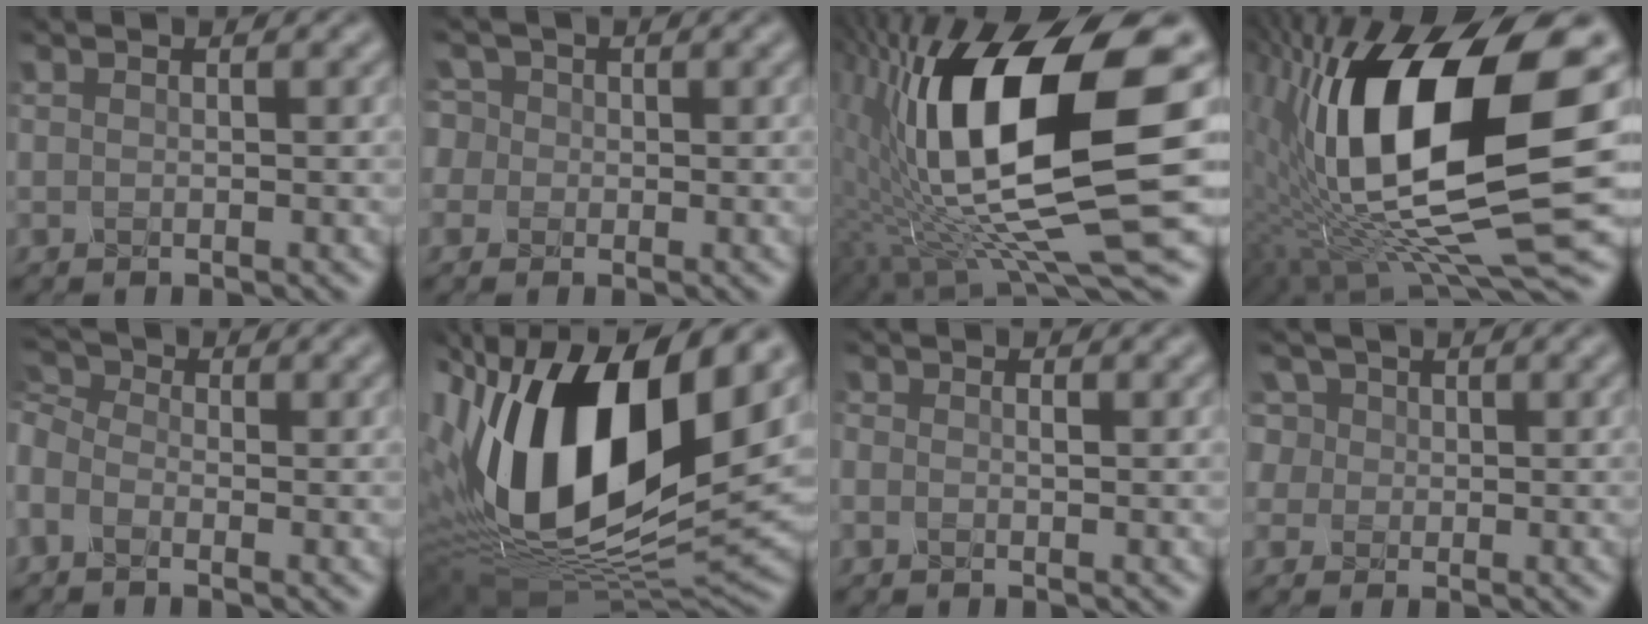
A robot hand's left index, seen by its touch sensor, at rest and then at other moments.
{"total": 1.7, "force": [-0.4, 1.6, -0.2], "torque": [-0.019, 0.018, -0.005]}
{"total": 14.3, "force": [0.9, 4.1, 13.7], "torque": [-0.263, 0.000, 0.024]}
{"total": 15.0, "force": [1.5, 5.4, 13.9], "torque": [-0.269, 0.003, 0.031]}
{"total": 3.0, "force": [-0.4, 2.3, 2.0], "torque": [-0.093, 0.008, -0.002]}
{"total": 17.5, "force": [3.3, 8.9, 14.7], "torque": [-0.305, 0.012, 0.058]}
{"total": 0.0}
{"total": 2.7, "force": [0.7, 2.5, 0.6], "torque": [-0.051, 0.025, 0.002]}